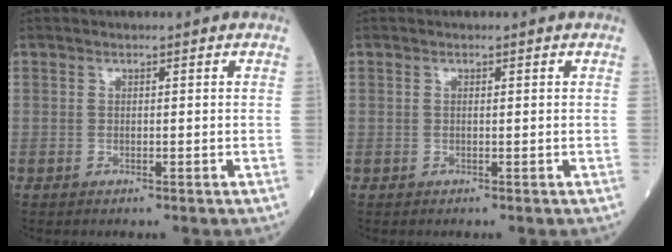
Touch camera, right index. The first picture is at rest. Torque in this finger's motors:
{"motor_torque": [-0.07, -0.08, -0.02, -0.01]}